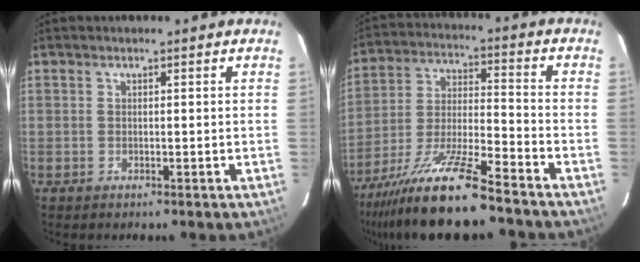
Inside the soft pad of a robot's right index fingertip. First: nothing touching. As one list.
[{"total": 15.1, "force": [-11.8, 0.5, 9.5], "torque": [-0.190, -0.023, -0.215]}]